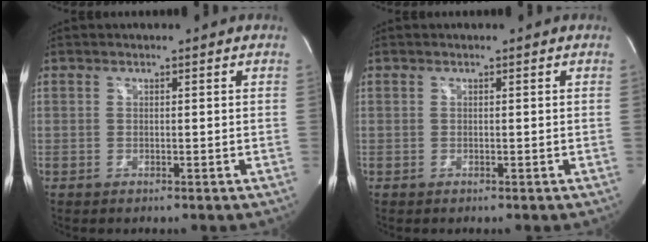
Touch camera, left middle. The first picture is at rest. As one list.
[{"total": 0.0}]